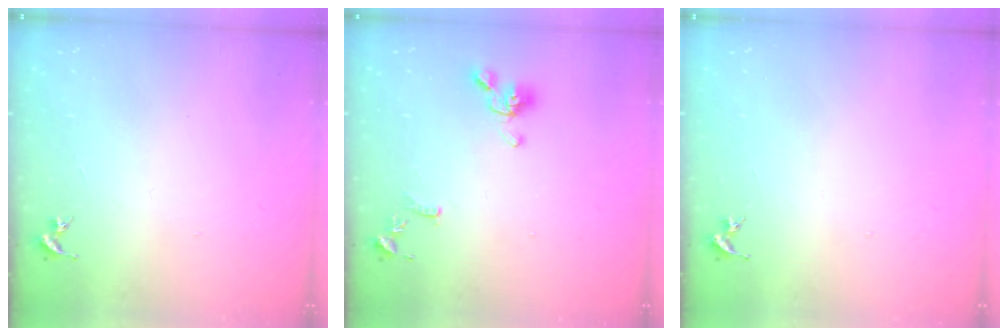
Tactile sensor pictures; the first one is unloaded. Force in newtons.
{"total": 10.1, "press": 10.1, "slide": 1.2}
{"total": 0.0}